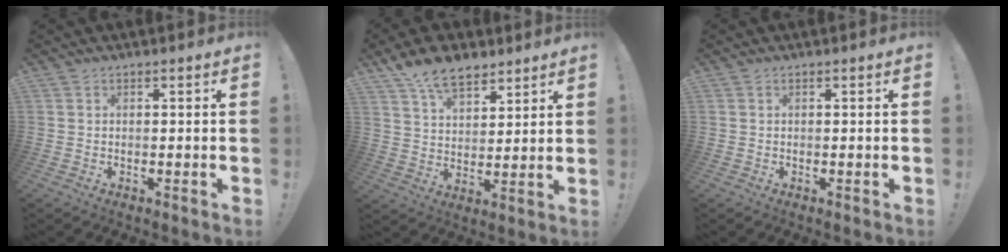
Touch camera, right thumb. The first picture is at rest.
{"total": 11.7, "force": [8.6, 5.9, 5.2], "torque": [-0.092, -0.047, 0.164]}
{"total": 0.0}